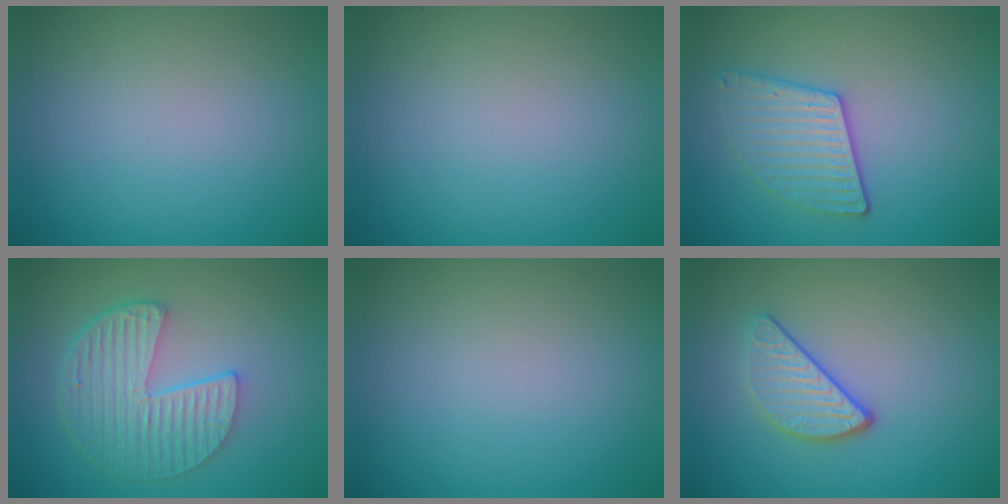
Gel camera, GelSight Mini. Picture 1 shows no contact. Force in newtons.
{"total": 0.0}
{"total": 3.0, "press": 2.9, "slide": 0.7}
{"total": 5.9, "press": 4.3, "slide": 4.0}
{"total": 0.0}
{"total": 3.0, "press": 2.5, "slide": 1.6}